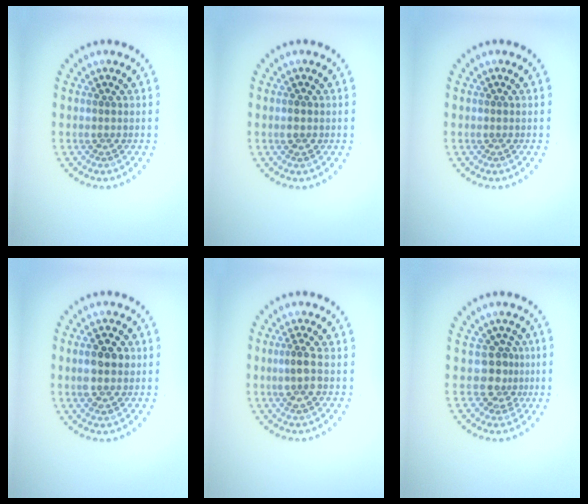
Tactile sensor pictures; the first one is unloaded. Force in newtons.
{"total": 1.3, "press": 1.3, "slide": 0.2}
{"total": 0.0}
{"total": 3.9, "press": 3.9, "slide": 0.3}
{"total": 2.1, "press": 2.0, "slide": 0.8}
{"total": 2.7, "press": 2.0, "slide": 1.8}